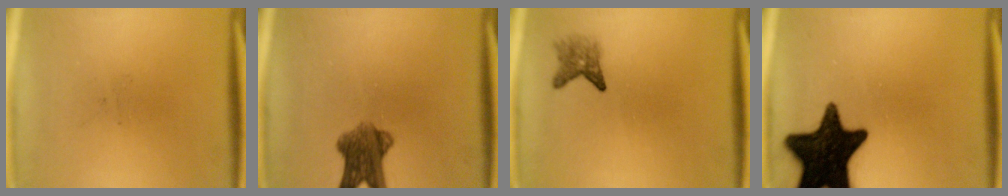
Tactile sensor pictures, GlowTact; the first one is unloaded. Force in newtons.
{"total": 6.8}
{"total": 2.4}
{"total": 18.8}